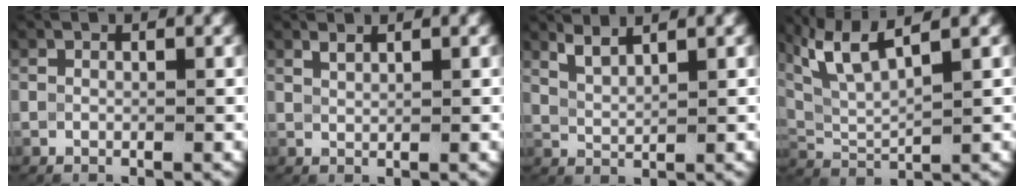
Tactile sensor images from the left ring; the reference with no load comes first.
{"total": 1.1, "force": [1.0, -0.2, 0.3], "torque": [-0.007, 0.000, 0.024]}
{"total": 2.5, "force": [2.0, 0.7, 1.3], "torque": [-0.040, -0.005, 0.042]}
{"total": 5.5, "force": [3.0, 2.3, 4.0], "torque": [-0.097, -0.004, 0.060]}